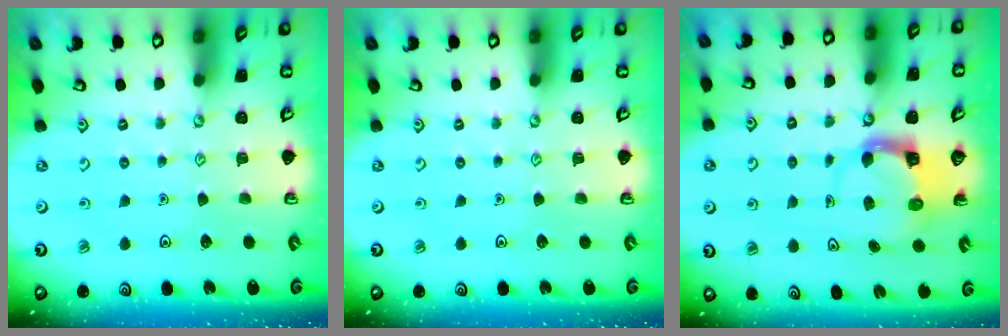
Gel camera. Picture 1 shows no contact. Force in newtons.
{"total": 0.0}
{"total": 3.6, "press": 3.6, "slide": 0.4}